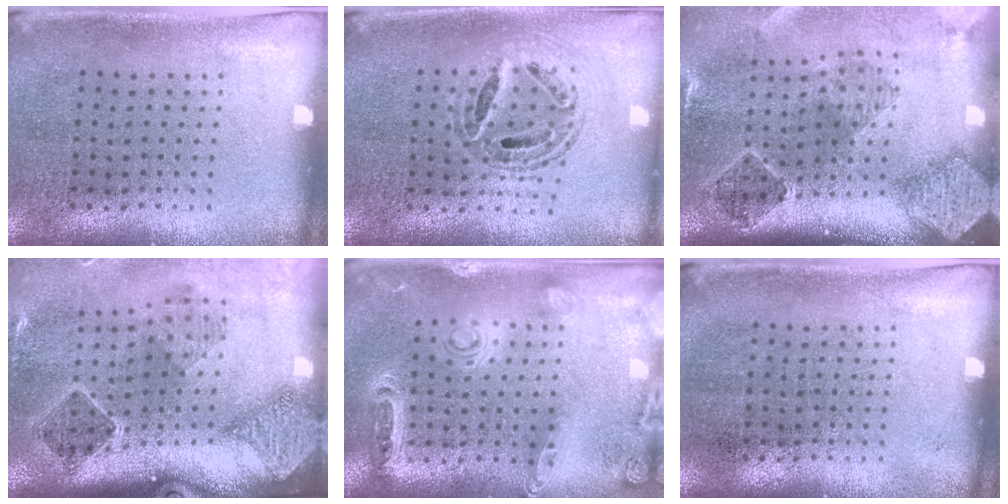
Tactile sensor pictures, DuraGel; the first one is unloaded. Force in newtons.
{"total": 0.8, "press": 0.8, "slide": 0.1}
{"total": 2.9, "press": 1.9, "slide": 2.1}
{"total": 2.3, "press": 1.7, "slide": 1.5}
{"total": 1.3, "press": 1.3, "slide": 0.2}
{"total": 0.0}